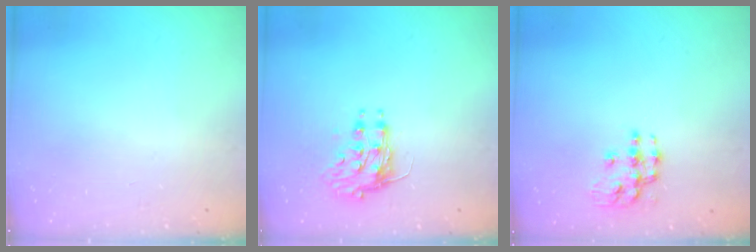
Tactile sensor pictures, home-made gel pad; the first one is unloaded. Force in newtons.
{"total": 8.4, "press": 8.4, "slide": 0.3}
{"total": 10.4, "press": 10.4, "slide": 0.5}